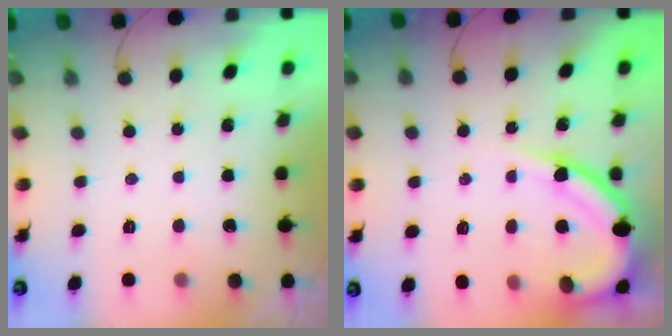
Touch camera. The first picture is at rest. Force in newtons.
{"total": 10.7, "press": 10.7, "slide": 0.5}